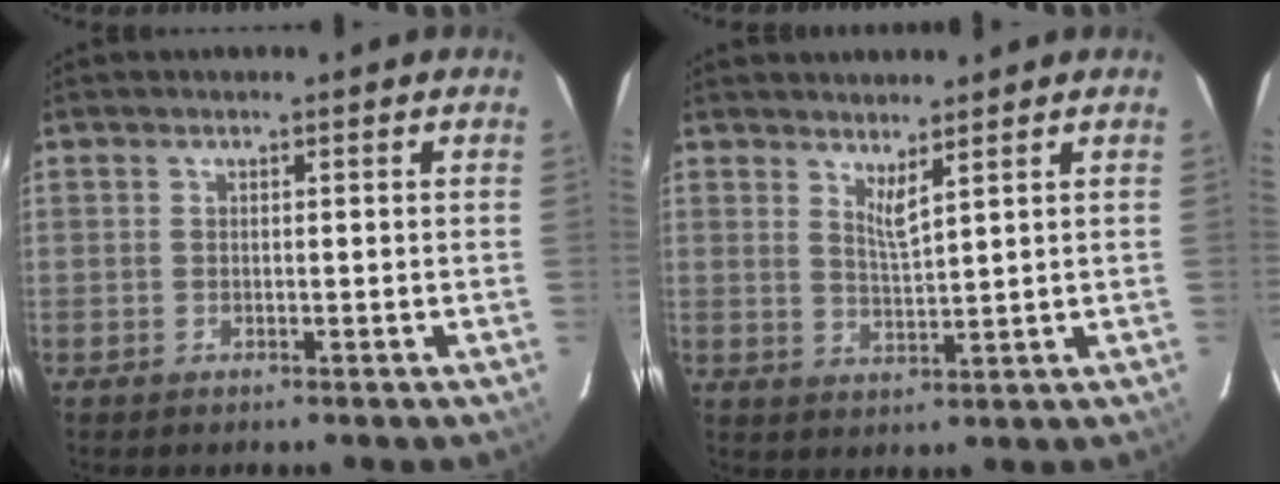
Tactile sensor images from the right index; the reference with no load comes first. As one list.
[{"total": 3.3, "force": [2.6, -0.1, 2.0], "torque": [-0.036, -0.010, 0.043]}]